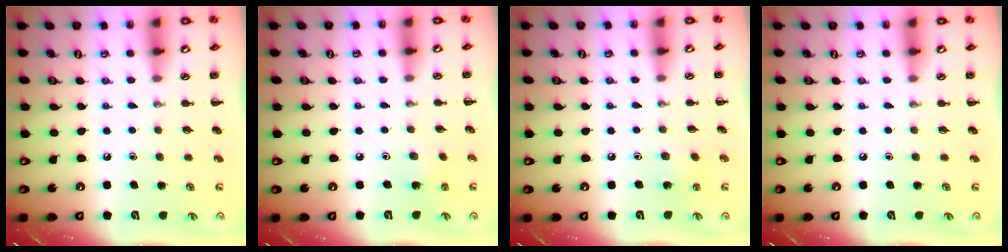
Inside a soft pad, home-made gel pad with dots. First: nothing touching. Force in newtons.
{"total": 1.6, "press": 1.4, "slide": 0.6}
{"total": 4.6, "press": 4.4, "slide": 1.5}
{"total": 0.0}